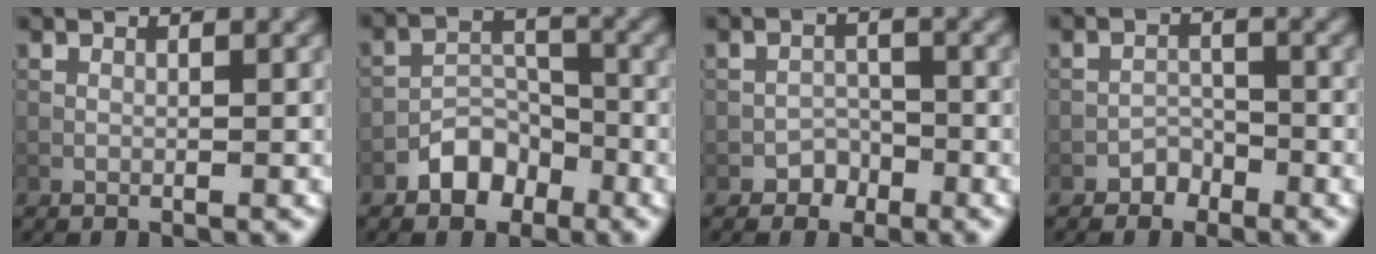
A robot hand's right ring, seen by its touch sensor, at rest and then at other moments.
{"total": 4.0, "force": [-2.6, 2.5, 1.7], "torque": [-0.017, 0.008, -0.050]}
{"total": 1.8, "force": [-1.3, 1.3, 0.2], "torque": [0.007, 0.010, -0.022]}
{"total": 1.6, "force": [-1.3, 1.0, 0.2], "torque": [0.005, 0.010, -0.023]}